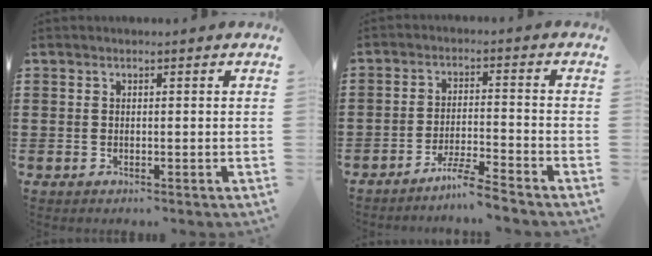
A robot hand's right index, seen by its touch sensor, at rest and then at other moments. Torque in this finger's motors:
{"motor_torque": [0.36, 0.56, 0.01, 0.01]}